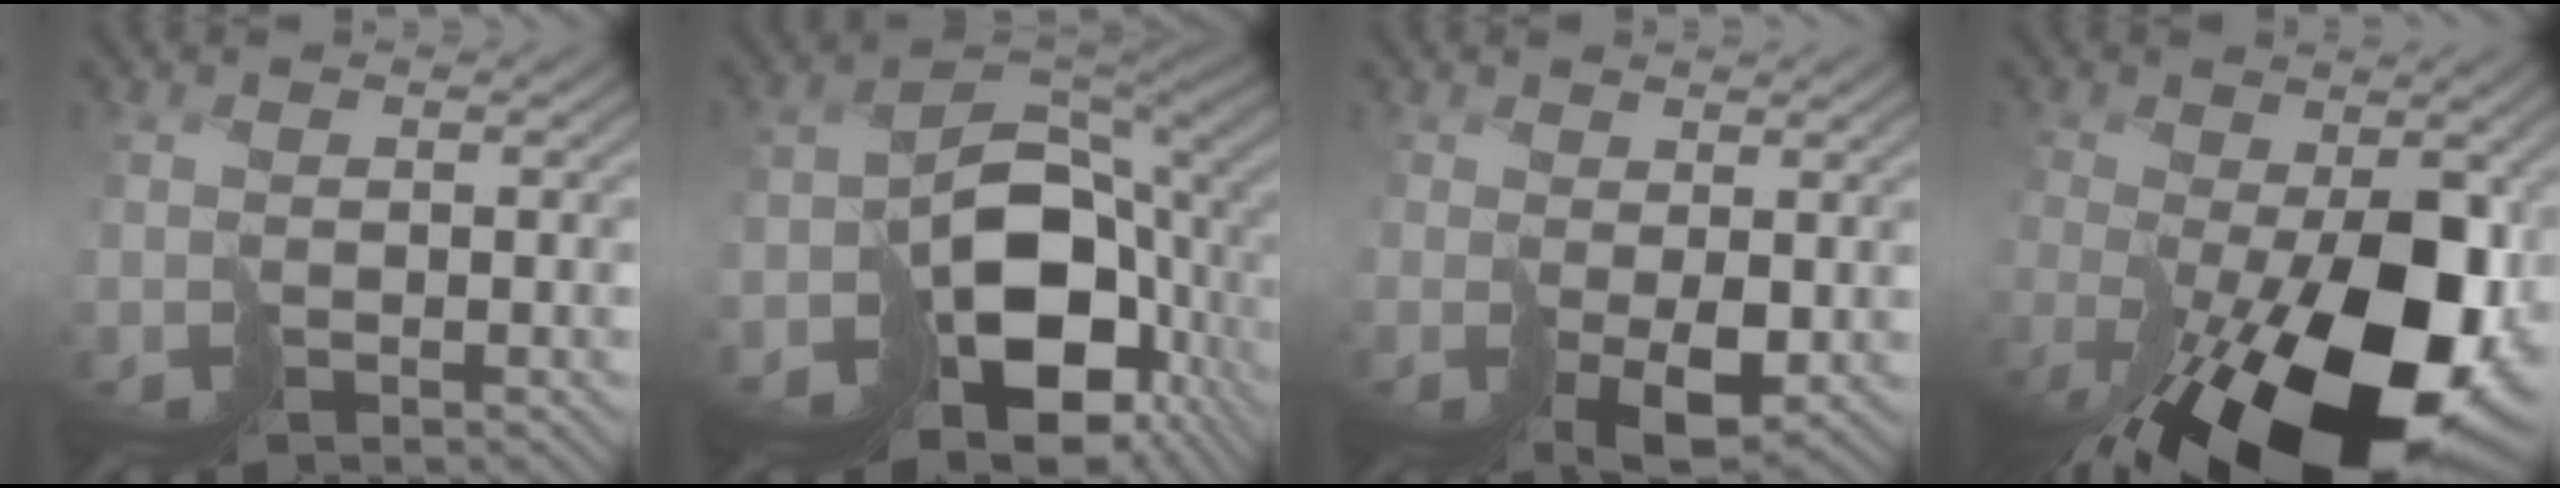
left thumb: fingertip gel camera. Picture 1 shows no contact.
{"total": 14.5, "force": [-5.4, 9.5, 9.6], "torque": [-0.164, -0.031, -0.071]}
{"total": 3.3, "force": [0.6, 1.8, 2.7], "torque": [-0.054, -0.013, 0.023]}
{"total": 18.1, "force": [-6.5, 8.6, 14.6], "torque": [-0.240, -0.043, -0.078]}